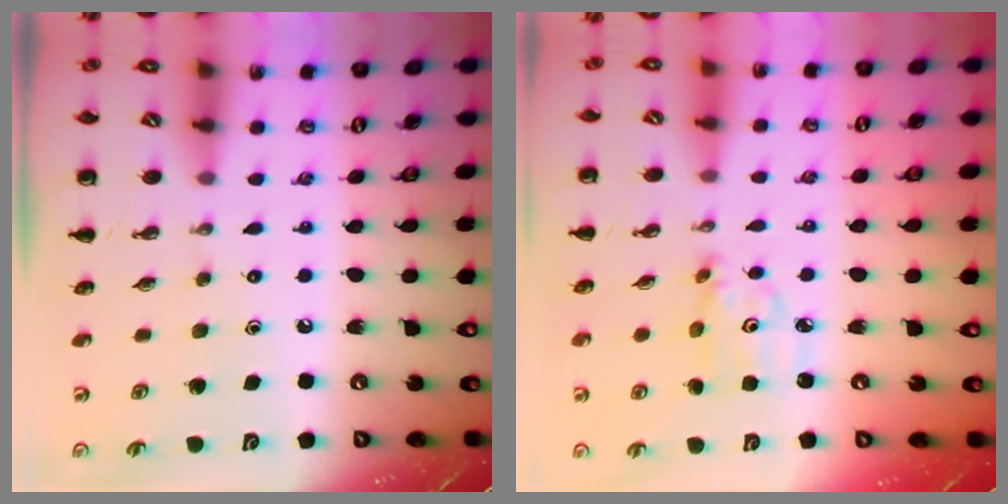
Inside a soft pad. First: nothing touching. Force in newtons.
{"total": 4.0, "press": 4.0, "slide": 0.1}